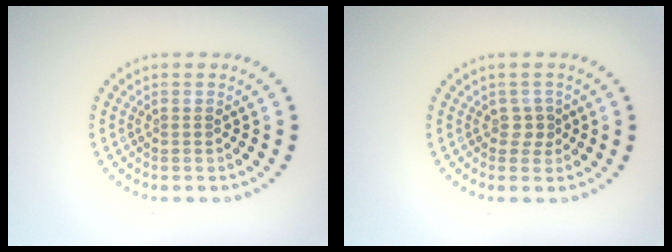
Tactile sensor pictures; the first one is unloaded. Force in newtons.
{"total": 1.1, "press": 0.9, "slide": 0.7}